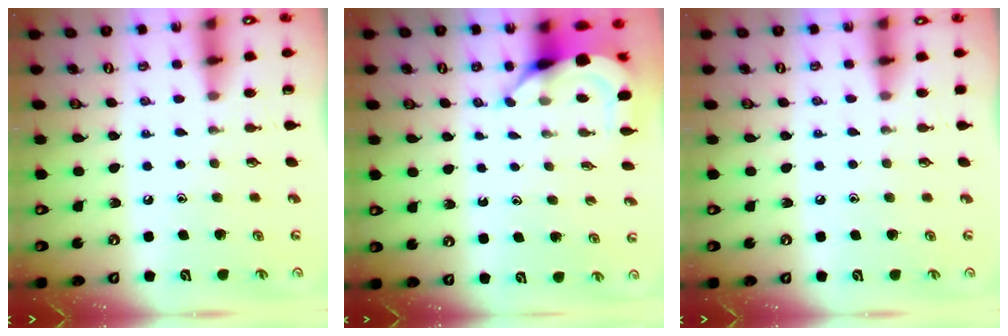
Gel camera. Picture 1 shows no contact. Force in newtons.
{"total": 5.0, "press": 5.0, "slide": 0.6}
{"total": 3.7, "press": 3.6, "slide": 0.6}